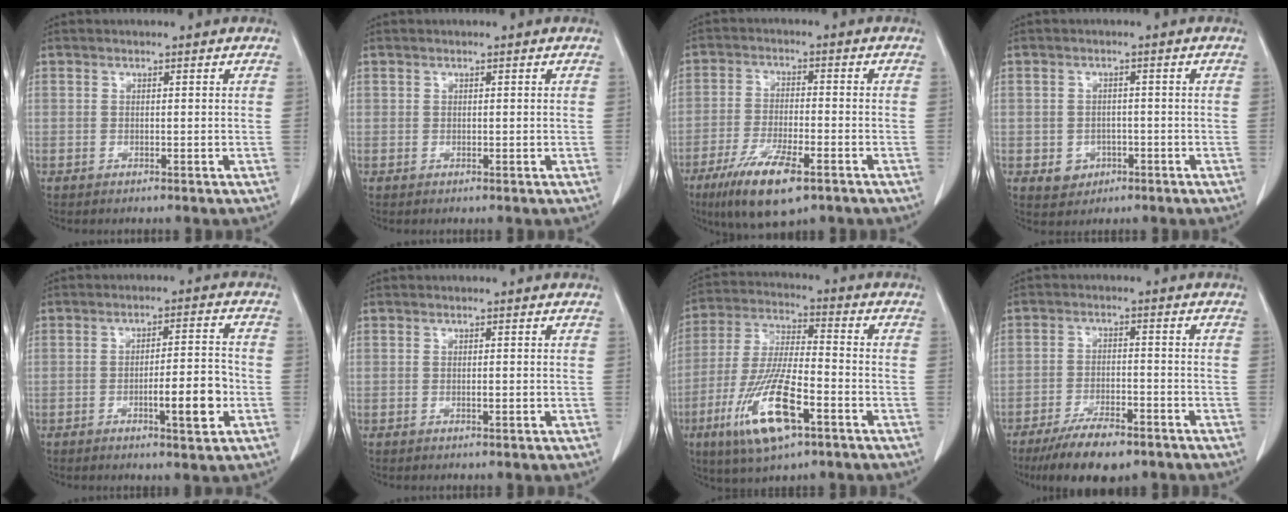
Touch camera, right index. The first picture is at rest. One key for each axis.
{"total": 0.0}
{"total": 10.7, "fx": -6.3, "fy": 2.5, "fz": 8.3, "tx": -0.156, "ty": -0.021, "tz": -0.103}
{"total": 3.3, "fx": -1.2, "fy": 3.0, "fz": 1.0, "tx": -0.010, "ty": 0.007, "tz": -0.007}
{"total": 7.4, "fx": -2.5, "fy": 1.1, "fz": 6.9, "tx": -0.103, "ty": 0.004, "tz": -0.035}
{"total": 0.8, "fx": -0.1, "fy": 0.2, "fz": 0.7, "tx": -0.014, "ty": 0.000, "tz": -0.001}
{"total": 14.7, "fx": -6.7, "fy": 3.2, "fz": 12.7, "tx": -0.264, "ty": -0.020, "tz": -0.118}
{"total": 9.5, "fx": -7.1, "fy": 2.6, "fz": 5.8, "tx": -0.097, "ty": -0.015, "tz": -0.116}